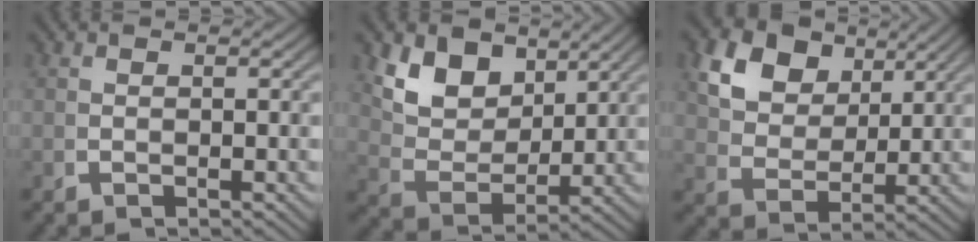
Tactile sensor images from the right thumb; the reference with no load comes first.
{"total": 7.6, "force": [2.8, 4.8, 5.2], "torque": [-0.107, -0.018, 0.058]}
{"total": 8.6, "force": [3.7, 5.9, 5.1], "torque": [-0.116, -0.013, 0.072]}